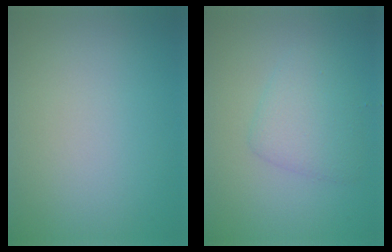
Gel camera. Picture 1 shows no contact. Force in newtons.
{"total": 2.9, "press": 2.9, "slide": 0.1}